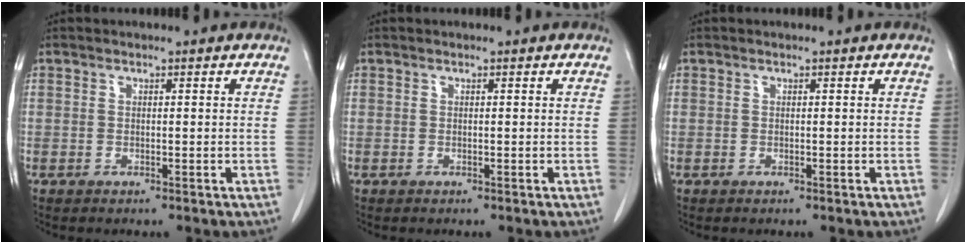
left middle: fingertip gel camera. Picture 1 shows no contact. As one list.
[{"total": 0.0}, {"total": 0.0}]